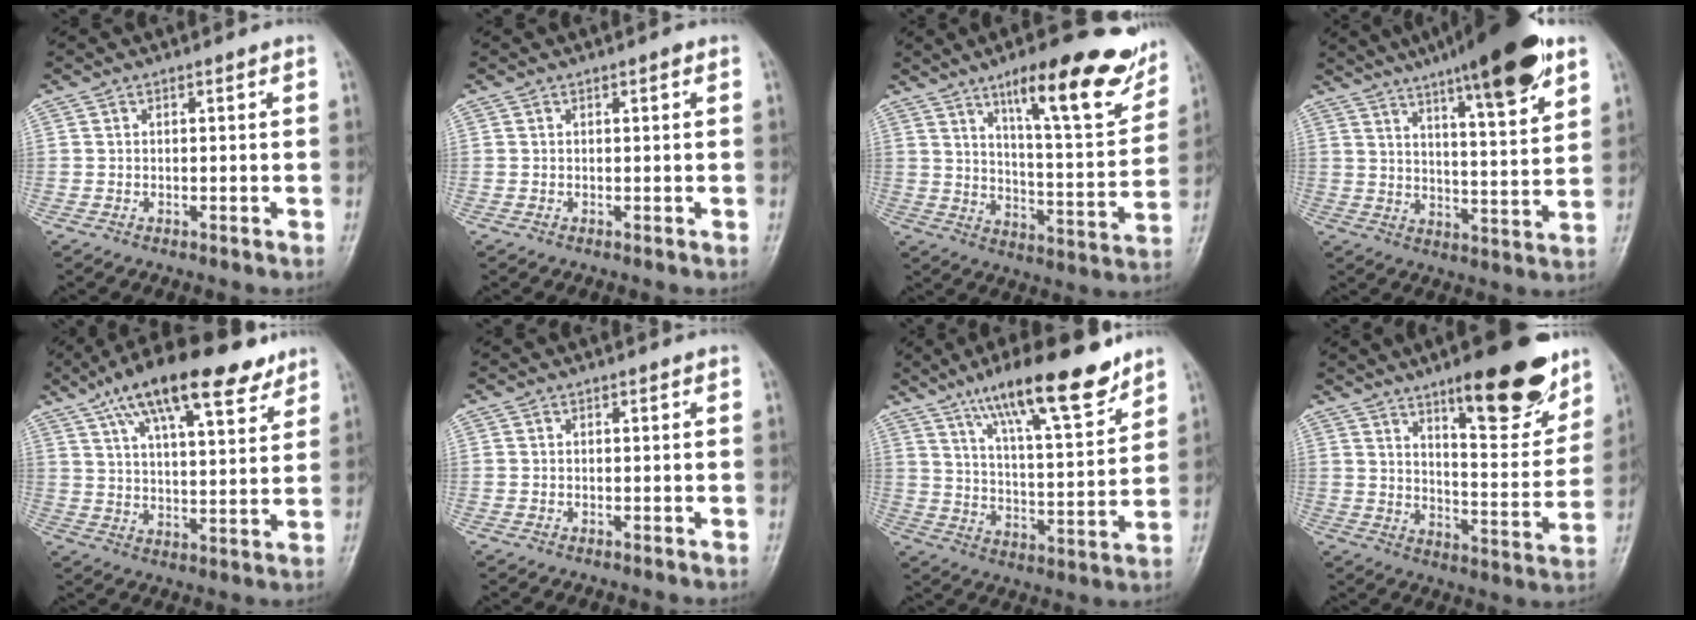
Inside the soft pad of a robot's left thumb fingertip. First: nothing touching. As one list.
[{"total": 0.7, "force": [0.3, 0.1, 0.6], "torque": [-0.010, 0.001, 0.003]}, {"total": 19.6, "force": [12.4, 4.7, 14.5], "torque": [-0.169, -0.061, 0.186]}, {"total": 19.6, "force": [12.4, 3.5, 14.7], "torque": [-0.201, -0.045, 0.189]}, {"total": 18.9, "force": [11.7, 6.5, 13.3], "torque": [-0.194, -0.022, 0.191]}, {"total": 0.0}, {"total": 18.4, "force": [12.7, 4.1, 12.8], "torque": [-0.177, -0.063, 0.209]}, {"total": 18.4, "force": [11.8, 5.3, 13.1], "torque": [-0.142, -0.071, 0.179]}]